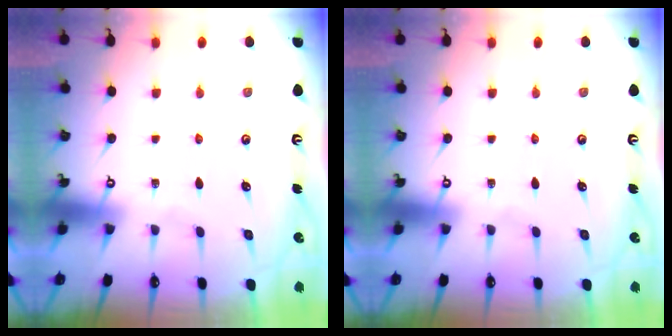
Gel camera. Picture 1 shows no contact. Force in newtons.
{"total": 0.0}